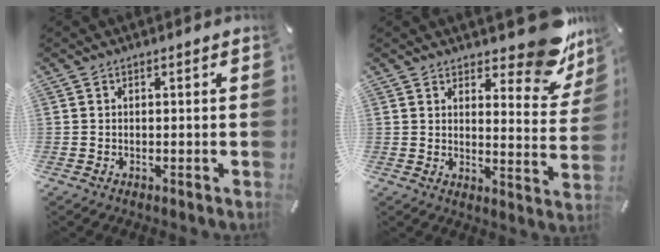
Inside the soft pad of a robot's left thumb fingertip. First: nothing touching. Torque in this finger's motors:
{"motor_torque": [0.84, -0.54, 0.27, -0.13, 0.01]}